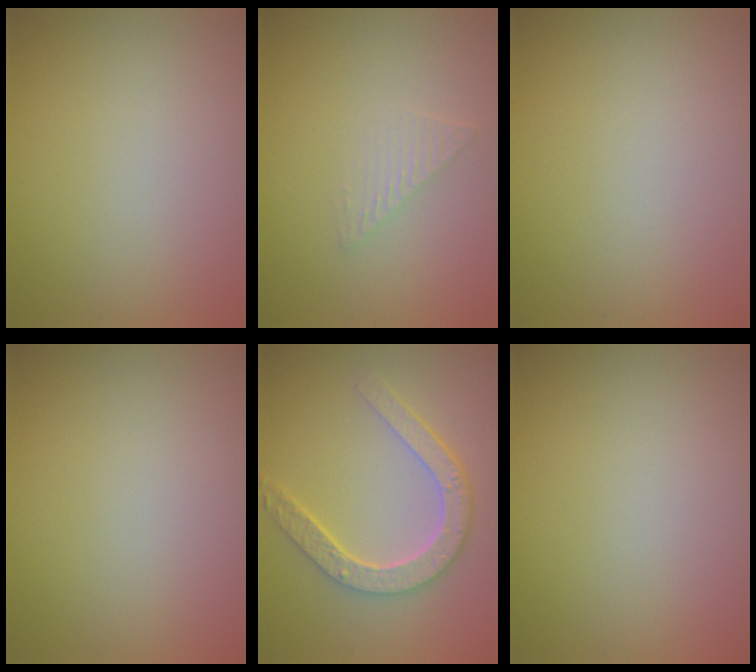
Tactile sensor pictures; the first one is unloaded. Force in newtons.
{"total": 1.4, "press": 1.4, "slide": 0.1}
{"total": 0.0}
{"total": 0.0}
{"total": 4.5, "press": 3.5, "slide": 2.7}
{"total": 0.0}